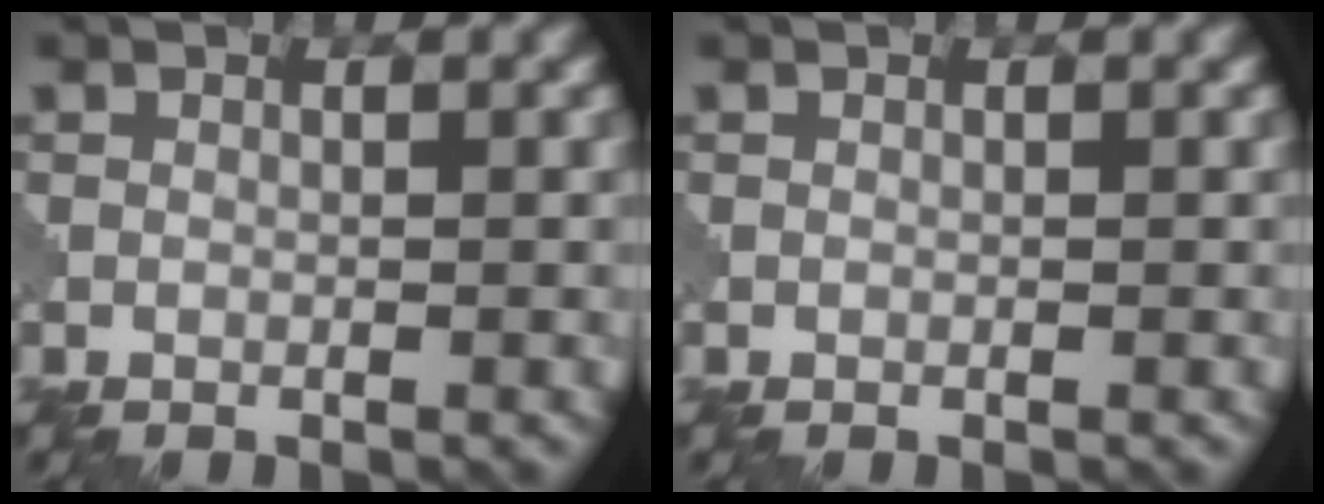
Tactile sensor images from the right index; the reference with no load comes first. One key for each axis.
{"total": 0.0}